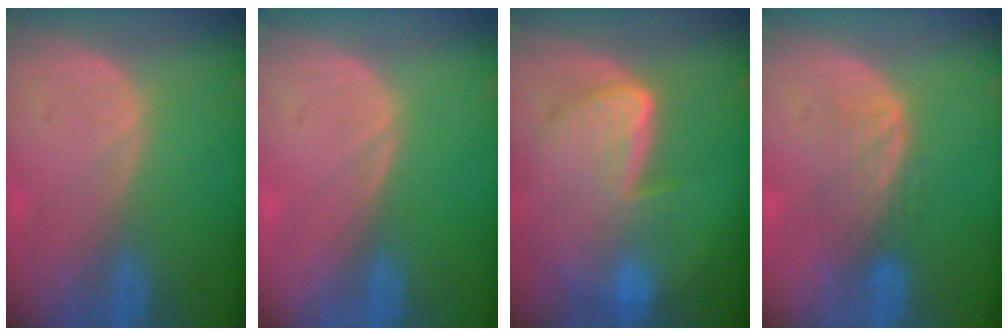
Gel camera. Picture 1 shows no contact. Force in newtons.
{"total": 0.0}
{"total": 9.4, "press": 8.1, "slide": 4.9}
{"total": 4.3, "press": 3.7, "slide": 2.2}